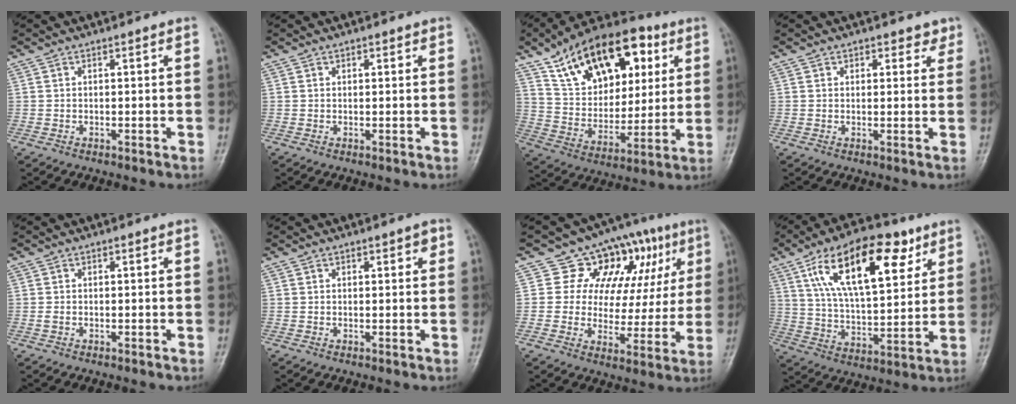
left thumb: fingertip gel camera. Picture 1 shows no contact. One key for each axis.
{"total": 0.7, "fx": 0.4, "fy": 0.5, "fz": 0.2, "tx": 0.003, "ty": -0.002, "tz": 0.004}
{"total": 23.8, "fx": 10.8, "fy": 13.9, "fz": 16.1, "tx": -0.214, "ty": -0.014, "tz": 0.183}
{"total": 2.7, "fx": 1.8, "fy": 1.9, "fz": 0.7, "tx": 0.022, "ty": -0.007, "tz": 0.019}
{"total": 0.7, "fx": -0.1, "fy": 0.5, "fz": 0.4, "tx": -0.012, "ty": -0.001, "tz": -0.003}
{"total": 1.6, "fx": 0.8, "fy": 0.9, "fz": 1.0, "tx": -0.001, "ty": -0.001, "tz": 0.010}
{"total": 15.0, "fx": 6.4, "fy": 10.7, "fz": 8.3, "tx": -0.045, "ty": -0.003, "tz": 0.092}
{"total": 20.8, "fx": 9.9, "fy": 9.5, "fz": 15.7, "tx": -0.229, "ty": -0.025, "tz": 0.172}